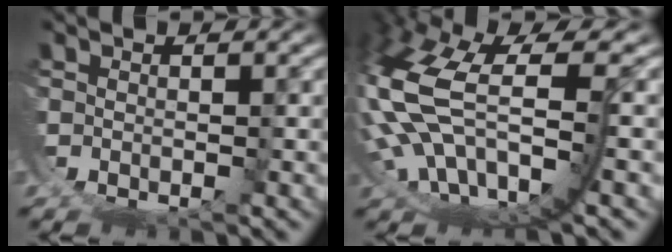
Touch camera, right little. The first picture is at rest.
{"total": 10.9, "force": [-0.2, 6.9, 8.5], "torque": [-0.213, -0.030, 0.011]}